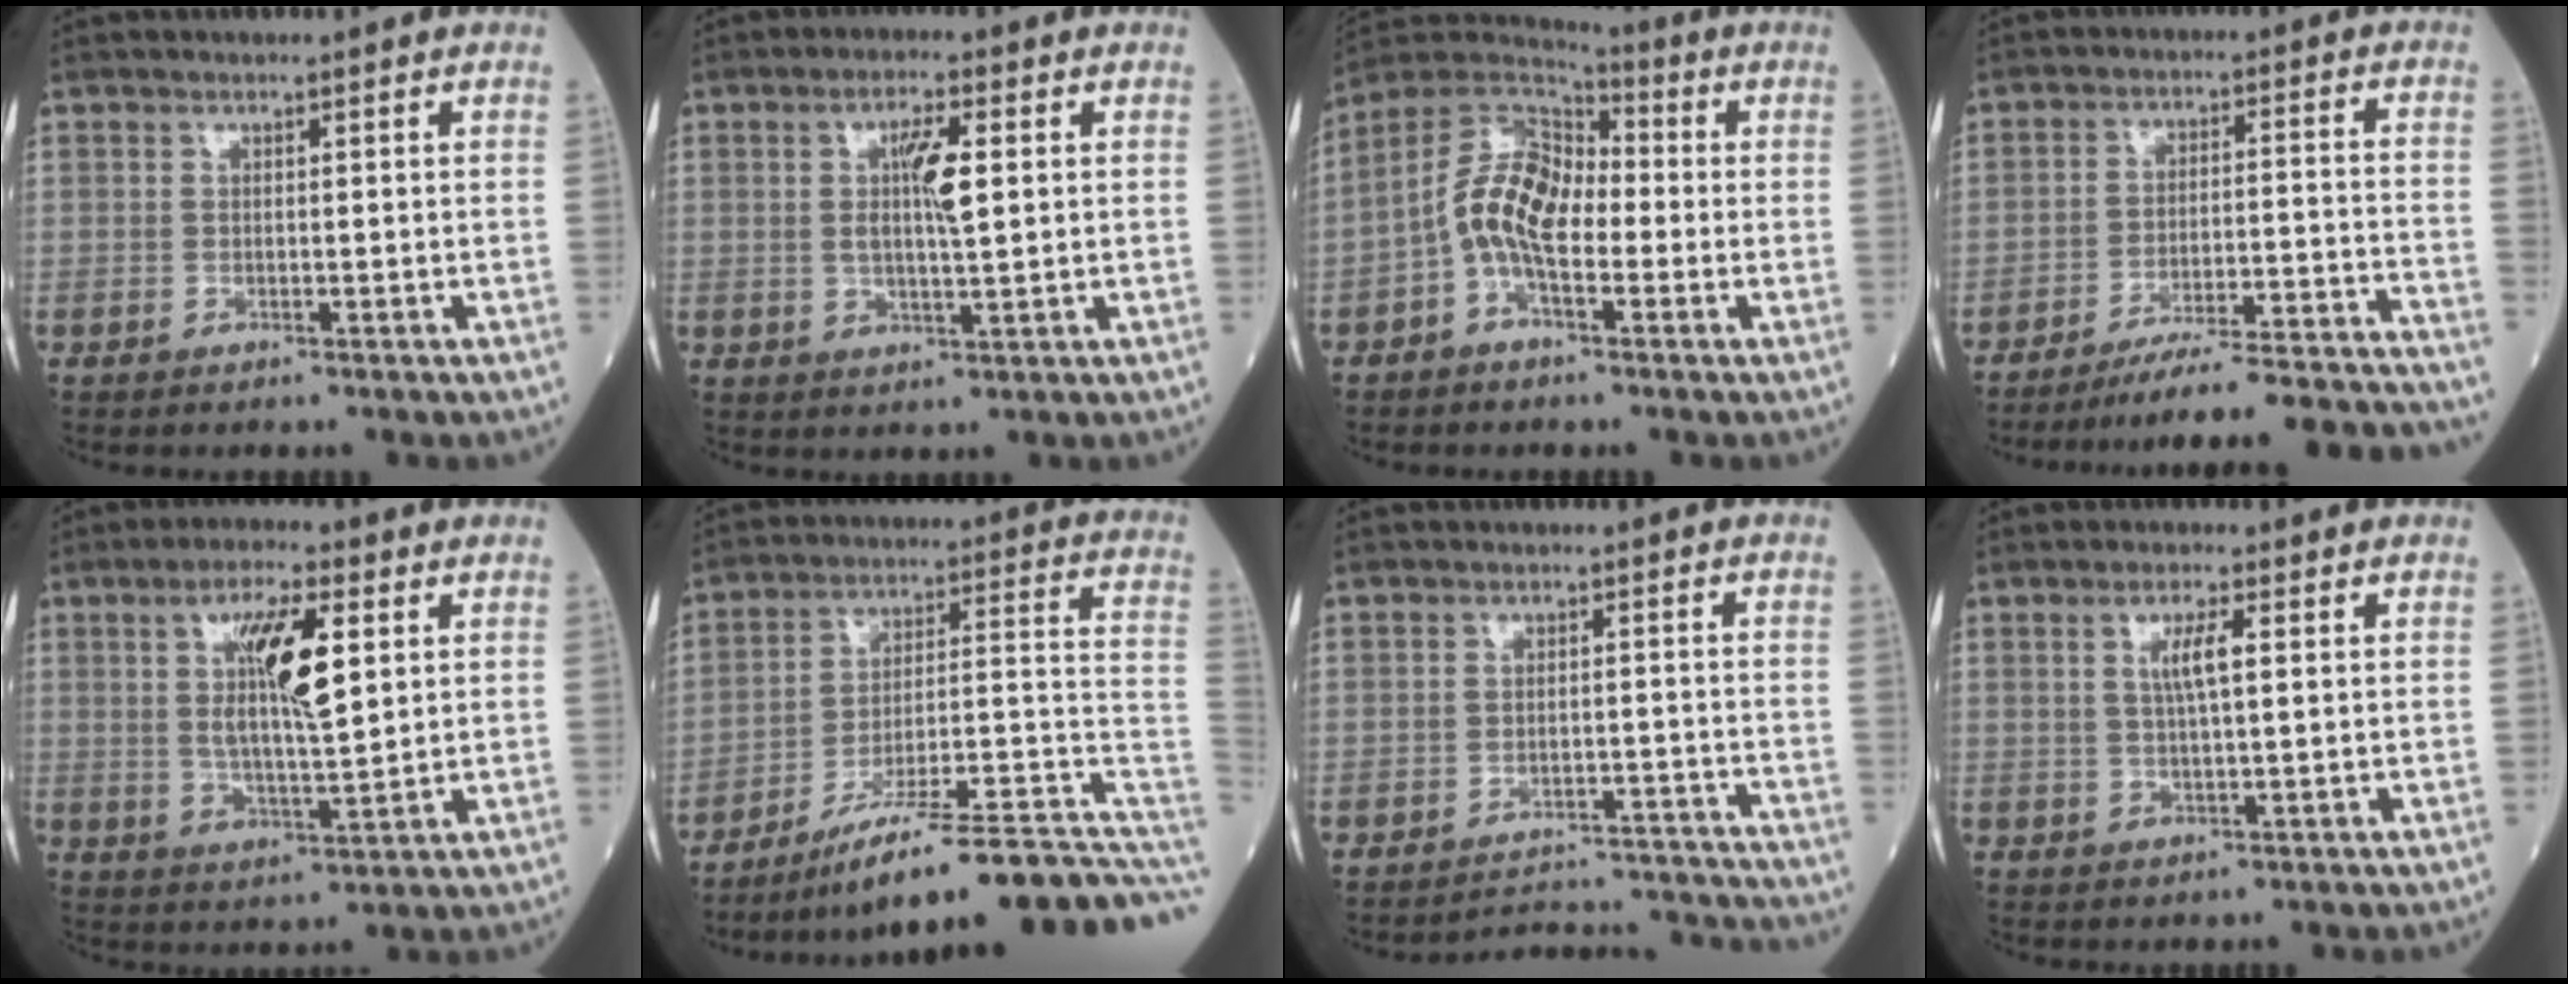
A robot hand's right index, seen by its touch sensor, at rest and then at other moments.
{"total": 5.7, "force": [1.1, 0.8, 5.5], "torque": [-0.103, 0.003, 0.021]}
{"total": 10.2, "force": [-1.9, 4.9, 8.7], "torque": [-0.183, 0.036, -0.045]}
{"total": 23.2, "force": [-22.2, -1.3, 6.9], "torque": [-0.054, -0.015, -0.298]}
{"total": 10.4, "force": [3.0, 2.0, 9.8], "torque": [-0.179, 0.002, 0.054]}
{"total": 22.8, "force": [-17.0, 2.3, 14.9], "torque": [-0.133, 0.034, -0.252]}
{"total": 12.3, "force": [-12.3, -0.6, -0.2], "torque": [0.015, 0.016, -0.157]}
{"total": 3.8, "force": [1.0, 0.3, 3.6], "torque": [-0.069, 0.002, 0.017]}